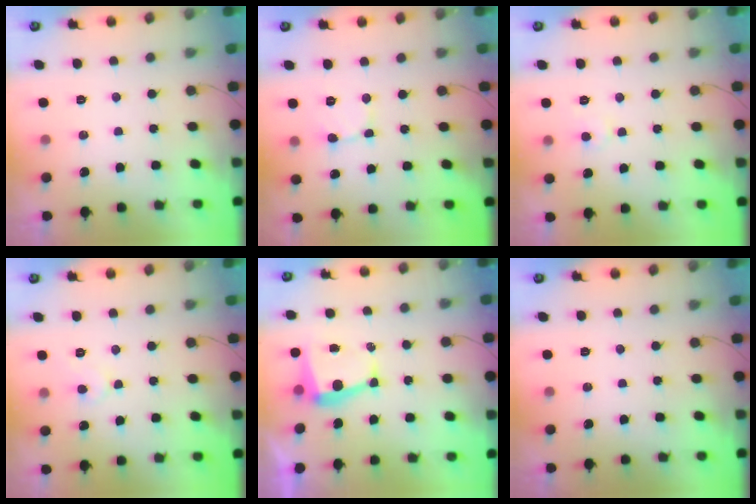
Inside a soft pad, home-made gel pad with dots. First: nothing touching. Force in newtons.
{"total": 2.4, "press": 2.4, "slide": 0.2}
{"total": 4.2, "press": 4.2, "slide": 0.4}
{"total": 5.1, "press": 5.0, "slide": 0.4}
{"total": 6.2, "press": 6.2, "slide": 0.4}
{"total": 0.0}